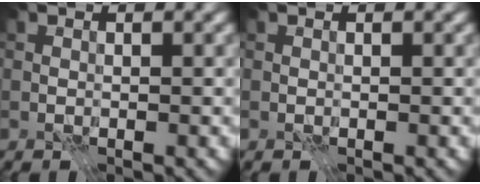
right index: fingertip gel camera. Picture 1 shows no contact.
{"total": 0.0}